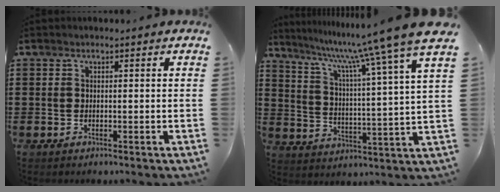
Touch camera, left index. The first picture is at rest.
{"total": 10.9, "force": [9.5, -1.5, 5.1], "torque": [-0.123, -0.074, 0.146]}